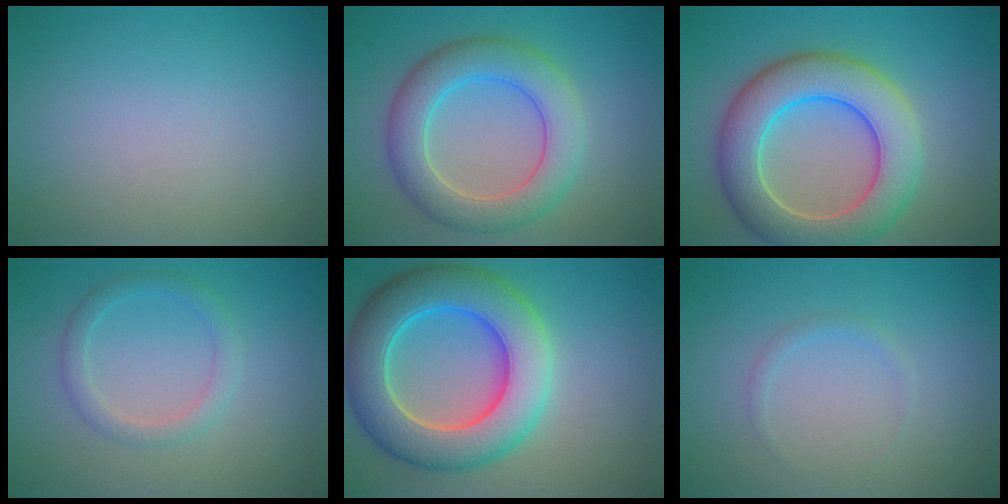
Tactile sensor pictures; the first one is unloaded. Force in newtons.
{"total": 6.4, "press": 6.3, "slide": 0.2}
{"total": 8.8, "press": 8.7, "slide": 0.7}
{"total": 2.1, "press": 2.1, "slide": 0.1}
{"total": 10.1, "press": 10.1, "slide": 0.3}
{"total": 0.8, "press": 0.8, "slide": 0.0}